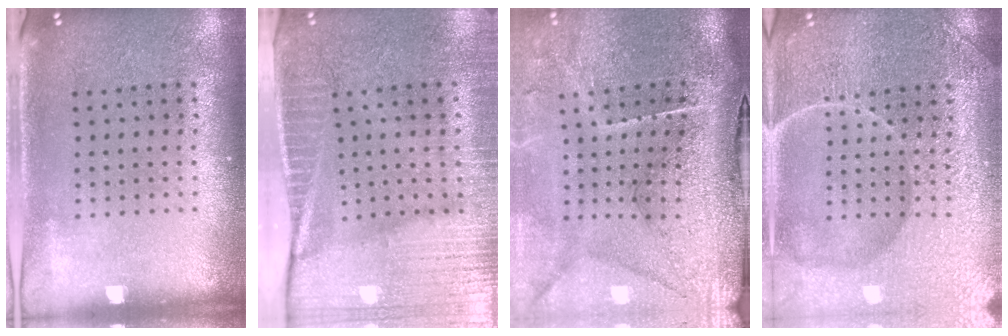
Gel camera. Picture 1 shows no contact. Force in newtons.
{"total": 4.1, "press": 3.6, "slide": 1.9}
{"total": 4.8, "press": 3.8, "slide": 3.0}
{"total": 5.2, "press": 5.1, "slide": 0.6}